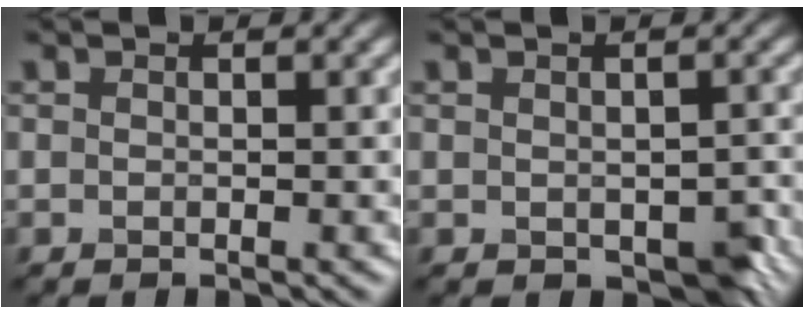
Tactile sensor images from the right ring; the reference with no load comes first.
{"total": 2.9, "force": [-0.8, 1.7, 2.2], "torque": [-0.032, -0.012, -0.002]}